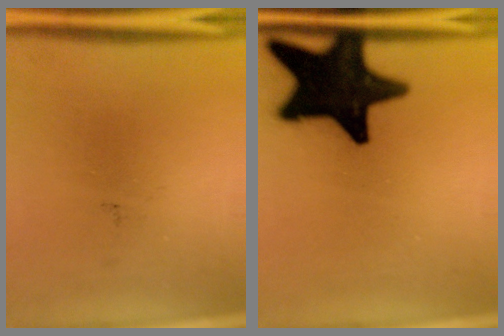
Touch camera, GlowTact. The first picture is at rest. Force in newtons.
{"total": 19.7}